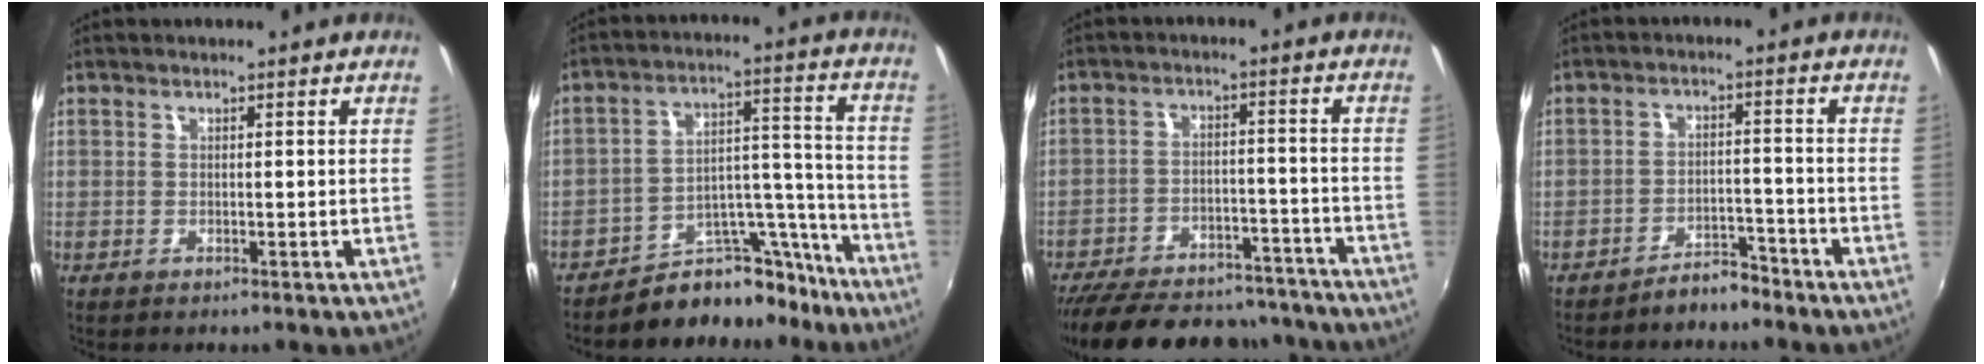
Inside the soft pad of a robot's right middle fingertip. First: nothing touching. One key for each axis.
{"total": 12.1, "fx": -10.7, "fy": 5.1, "fz": 2.4, "tx": -0.017, "ty": 0.064, "tz": -0.155}
{"total": 26.7, "fx": -22.9, "fy": 9.1, "fz": 10.2, "tx": -0.215, "ty": 0.013, "tz": -0.303}
{"total": 4.4, "fx": -4.1, "fy": 1.2, "fz": 1.0, "tx": -0.033, "ty": 0.011, "tz": -0.061}